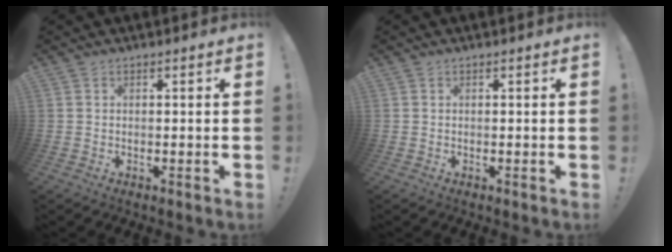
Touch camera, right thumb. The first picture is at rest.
{"total": 0.0}